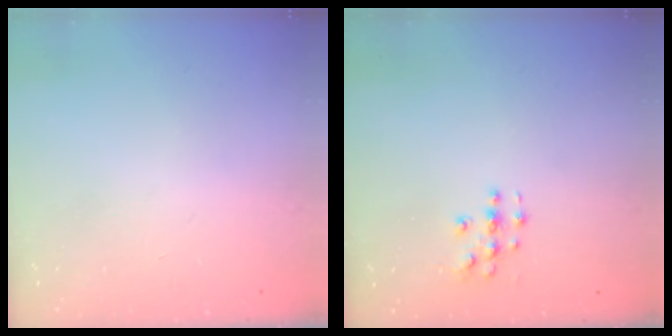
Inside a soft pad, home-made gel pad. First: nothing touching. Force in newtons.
{"total": 3.4, "press": 3.4, "slide": 0.2}